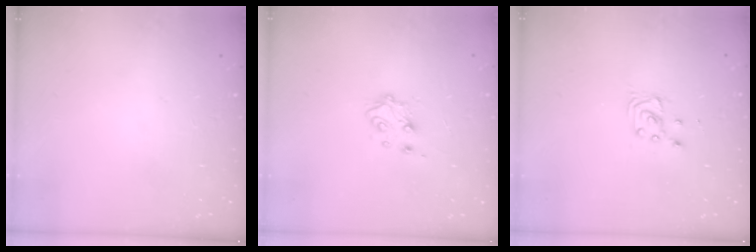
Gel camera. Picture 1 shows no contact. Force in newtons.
{"total": 4.8, "press": 4.8, "slide": 0.4}
{"total": 2.9, "press": 2.9, "slide": 0.4}